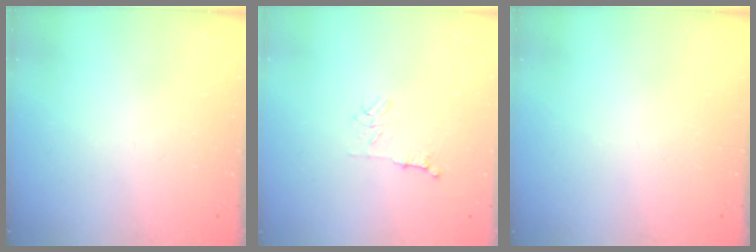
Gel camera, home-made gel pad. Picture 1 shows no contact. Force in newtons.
{"total": 5.8, "press": 5.8, "slide": 0.5}
{"total": 0.0}